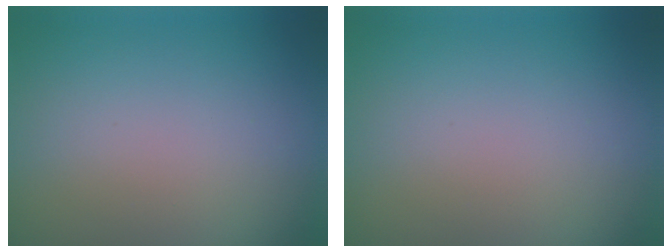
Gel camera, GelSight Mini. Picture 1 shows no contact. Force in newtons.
{"total": 0.0}